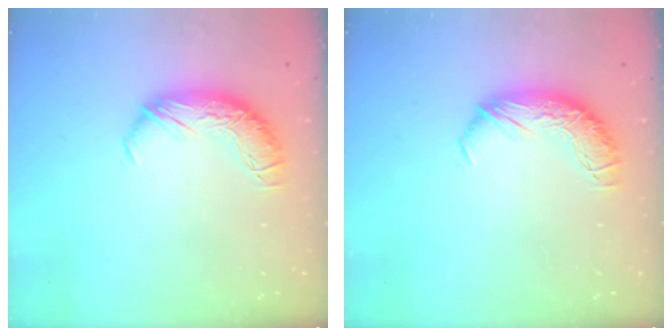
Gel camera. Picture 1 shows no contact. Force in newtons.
{"total": 0.0}